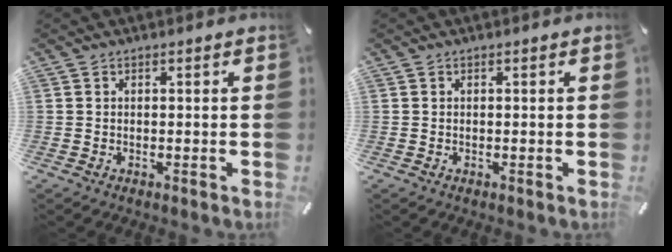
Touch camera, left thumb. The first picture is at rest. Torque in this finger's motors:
{"motor_torque": [0.03, 0.03, 0.00, 0.00, 0.00]}